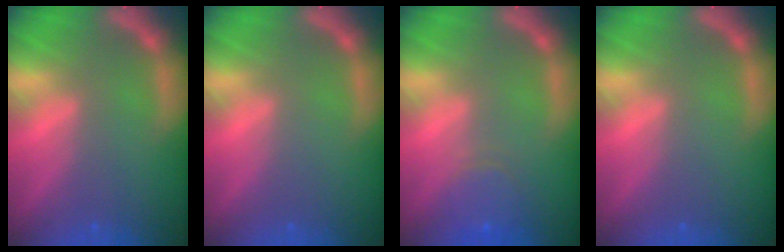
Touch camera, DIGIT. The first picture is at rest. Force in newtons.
{"total": 0.0}
{"total": 3.5}
{"total": 0.0}